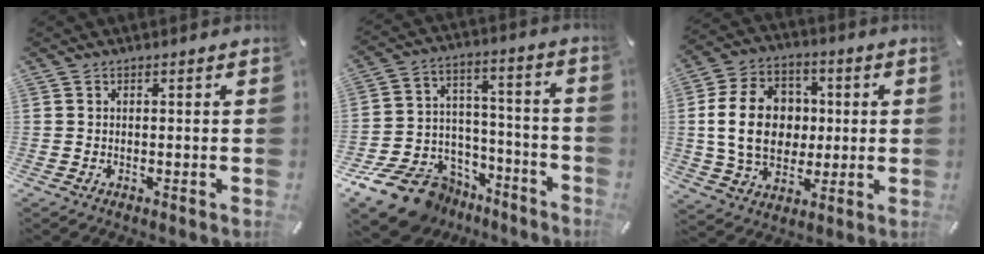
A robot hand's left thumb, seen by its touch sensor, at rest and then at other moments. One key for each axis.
{"total": 15.4, "fx": -10.3, "fy": 10.1, "fz": 5.4, "tx": -0.086, "ty": 0.063, "tz": -0.169}
{"total": 16.6, "fx": 0.8, "fy": 13.1, "fz": 10.2, "tx": -0.208, "ty": 0.016, "tz": 0.012}